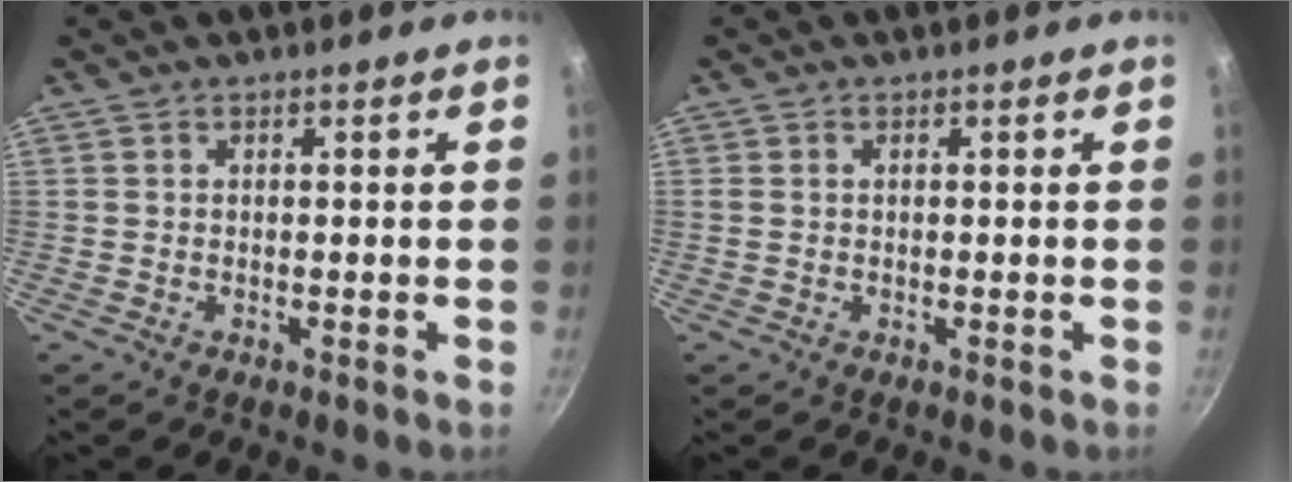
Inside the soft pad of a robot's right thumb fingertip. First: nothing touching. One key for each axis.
{"total": 0.7, "fx": 0.1, "fy": 0.4, "fz": 0.6, "tx": -0.012, "ty": 0.002, "tz": 0.001}